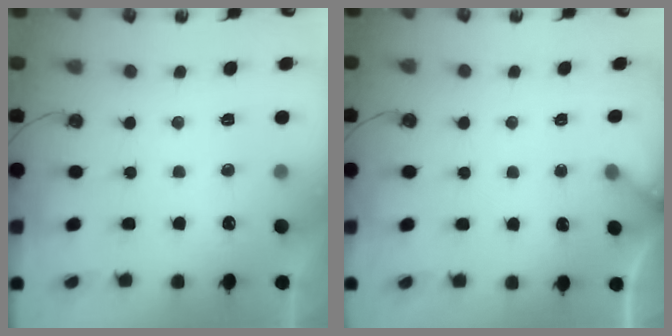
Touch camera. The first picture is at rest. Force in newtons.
{"total": 4.0, "press": 3.9, "slide": 0.3}